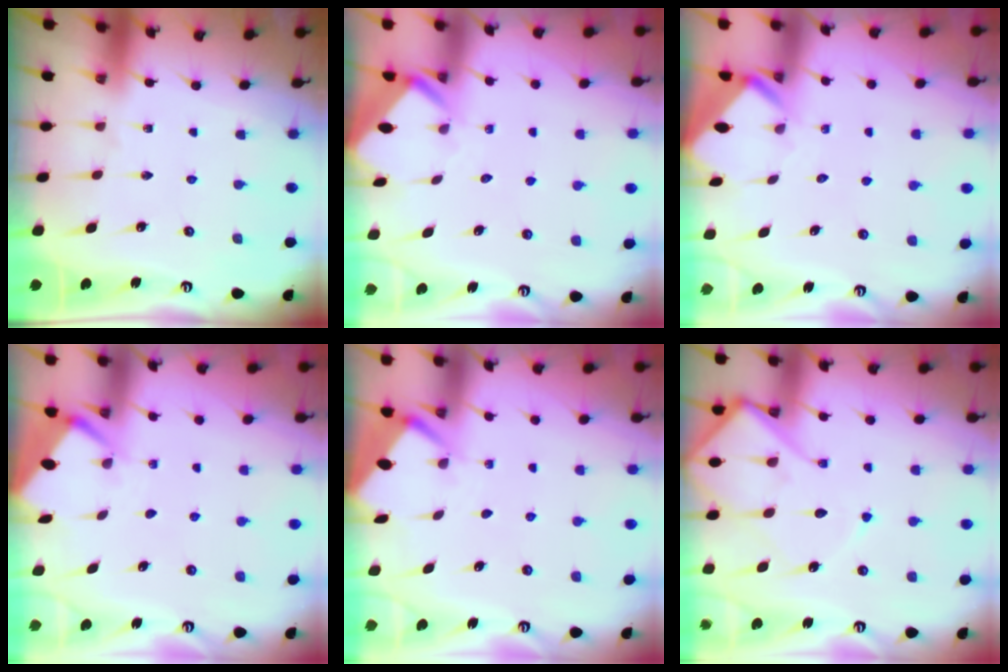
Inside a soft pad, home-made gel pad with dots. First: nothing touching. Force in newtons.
{"total": 2.4, "press": 2.4, "slide": 0.1}
{"total": 2.4, "press": 2.4, "slide": 0.1}
{"total": 2.6, "press": 2.6, "slide": 0.3}
{"total": 2.6, "press": 2.6, "slide": 0.3}
{"total": 12.9, "press": 12.9, "slide": 1.1}